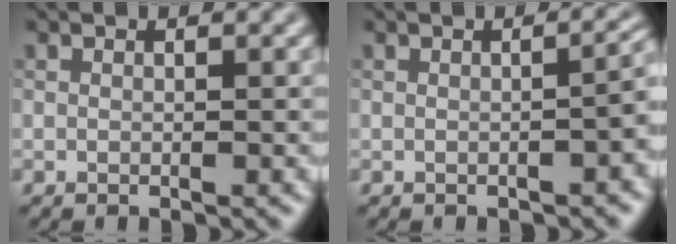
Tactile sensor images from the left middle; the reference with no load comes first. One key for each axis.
{"total": 3.5, "fx": -0.8, "fy": 1.6, "fz": 3.0, "tx": -0.023, "ty": 0.005, "tz": -0.009}